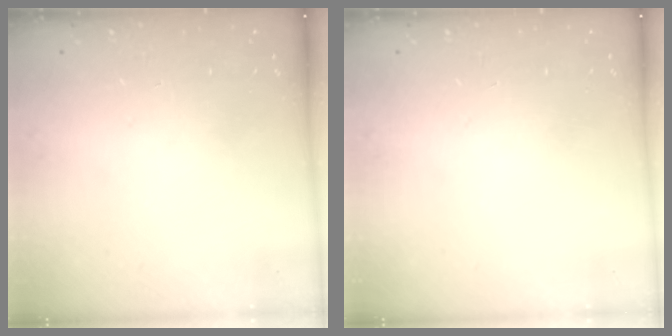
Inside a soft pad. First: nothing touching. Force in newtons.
{"total": 0.0}